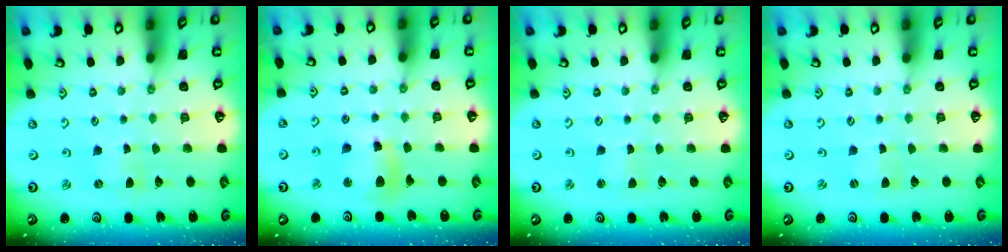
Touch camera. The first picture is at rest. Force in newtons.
{"total": 11.7, "press": 11.5, "slide": 1.9}
{"total": 1.2, "press": 1.2, "slide": 0.1}
{"total": 0.0}